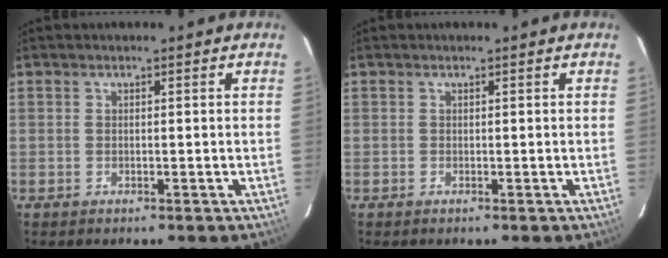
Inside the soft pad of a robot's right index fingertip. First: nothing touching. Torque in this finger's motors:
{"motor_torque": [0.02, 0.05, -0.01, 0.01]}